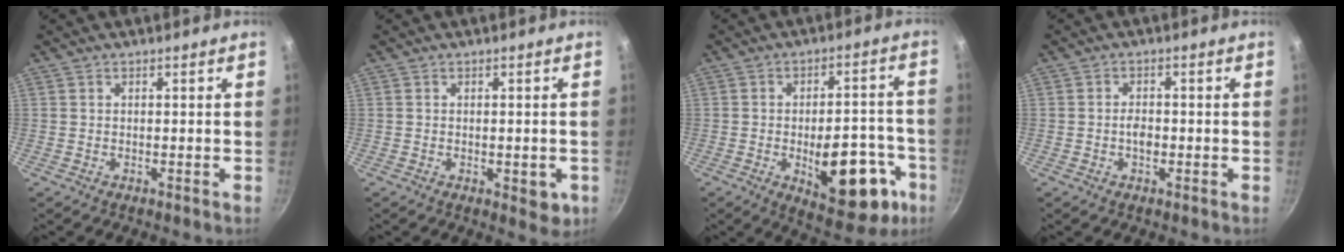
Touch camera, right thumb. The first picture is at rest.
{"total": 4.6, "force": [-1.2, 2.2, 3.8], "torque": [-0.043, -0.006, -0.013]}
{"total": 18.7, "force": [-6.5, 8.8, 15.1], "torque": [-0.151, 0.027, -0.076]}
{"total": 2.6, "force": [-0.6, 1.6, 1.9], "torque": [-0.025, 0.010, -0.011]}